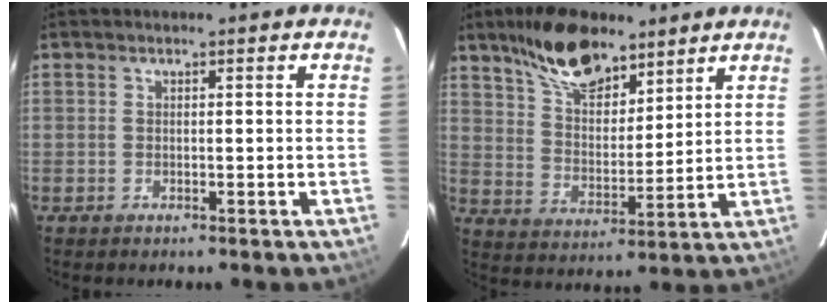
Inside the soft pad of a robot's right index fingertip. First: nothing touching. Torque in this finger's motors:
{"motor_torque": [0.43, 0.38, 0.61, 0.11]}